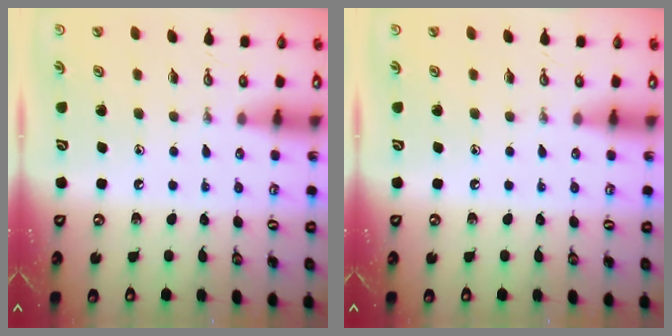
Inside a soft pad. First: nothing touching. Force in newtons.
{"total": 0.0}